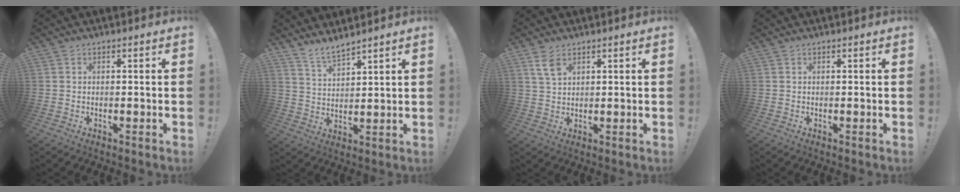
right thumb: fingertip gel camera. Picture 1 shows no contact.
{"total": 6.0, "force": [5.5, 0.6, 2.1], "torque": [-0.046, -0.032, 0.103]}
{"total": 5.0, "force": [3.0, 2.3, 3.3], "torque": [-0.054, -0.013, 0.055]}
{"total": 0.0}